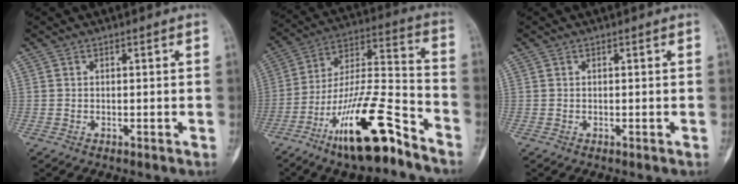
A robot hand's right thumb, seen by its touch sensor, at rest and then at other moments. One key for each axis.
{"total": 19.9, "fx": -12.4, "fy": 5.2, "fz": 14.6, "tx": -0.272, "ty": 0.084, "tz": -0.219}
{"total": 0.0}